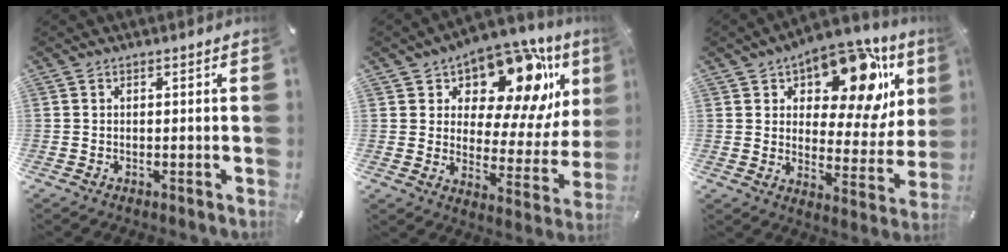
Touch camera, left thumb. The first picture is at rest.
{"total": 16.5, "force": [11.1, 8.2, 8.9], "torque": [-0.130, -0.089, 0.185]}
{"total": 19.1, "force": [11.8, 9.4, 11.8], "torque": [-0.161, -0.081, 0.193]}